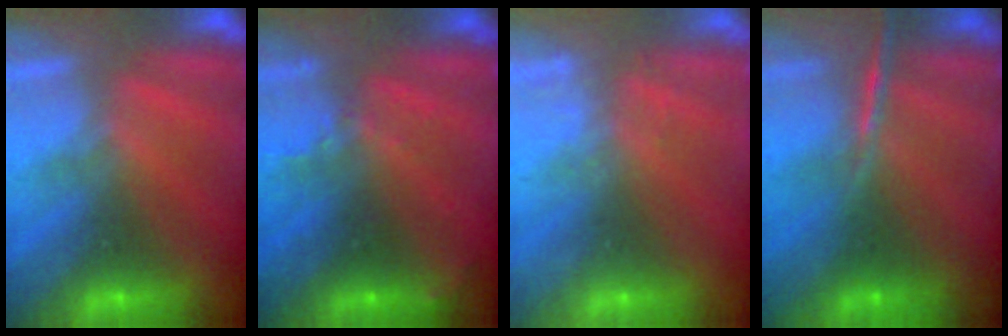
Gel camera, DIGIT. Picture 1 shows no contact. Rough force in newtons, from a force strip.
{"total": 3.1}
{"total": 2.4}
{"total": 1.5}